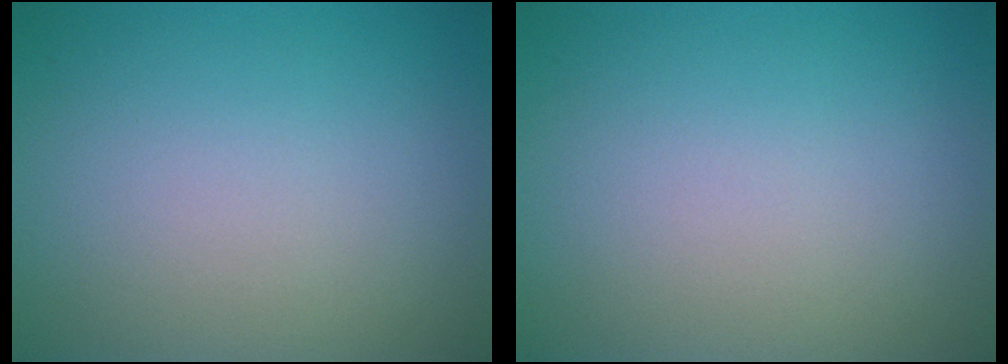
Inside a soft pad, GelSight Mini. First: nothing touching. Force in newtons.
{"total": 0.0}